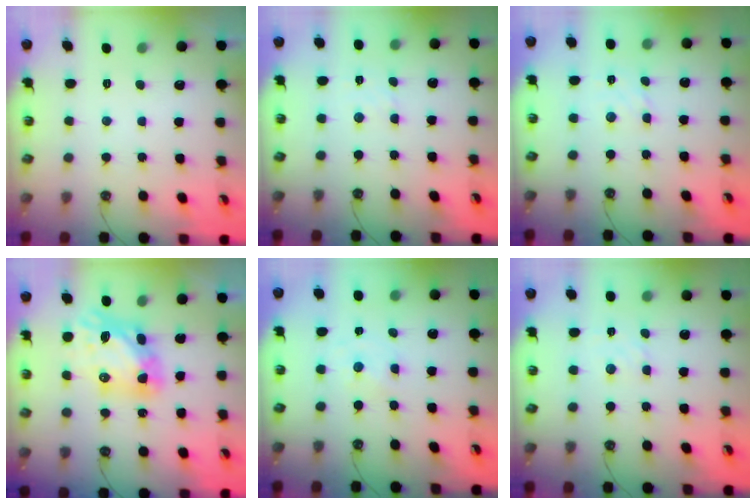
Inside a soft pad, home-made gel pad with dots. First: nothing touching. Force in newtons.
{"total": 3.9, "press": 3.9, "slide": 0.5}
{"total": 2.7, "press": 2.7, "slide": 0.4}
{"total": 10.1, "press": 10.1, "slide": 1.1}
{"total": 0.0}
{"total": 2.6, "press": 2.6, "slide": 0.4}